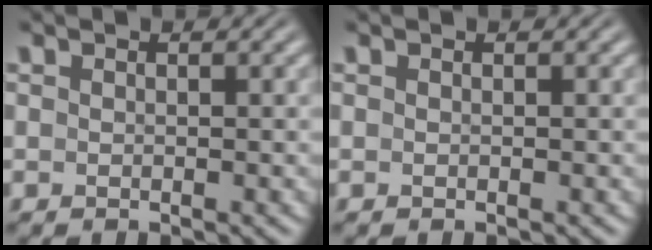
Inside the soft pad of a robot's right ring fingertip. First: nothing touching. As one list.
[{"total": 0.0}]